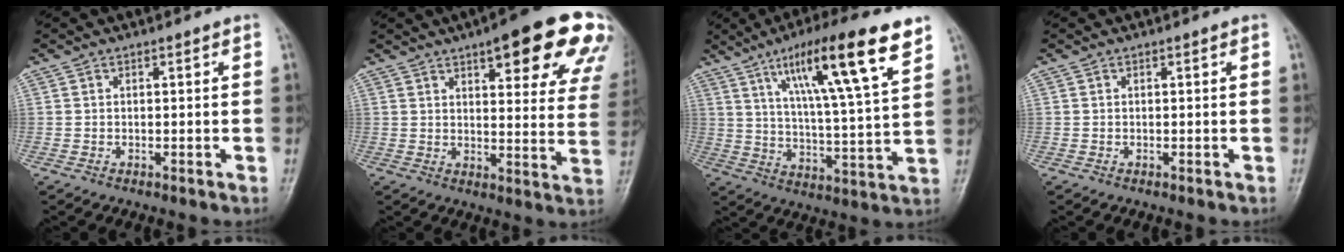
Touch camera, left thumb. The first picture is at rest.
{"total": 22.2, "force": [12.5, 6.5, 17.2], "torque": [-0.185, -0.029, 0.145]}
{"total": 18.5, "force": [10.1, 2.5, 15.4], "torque": [-0.243, -0.034, 0.167]}
{"total": 0.0}